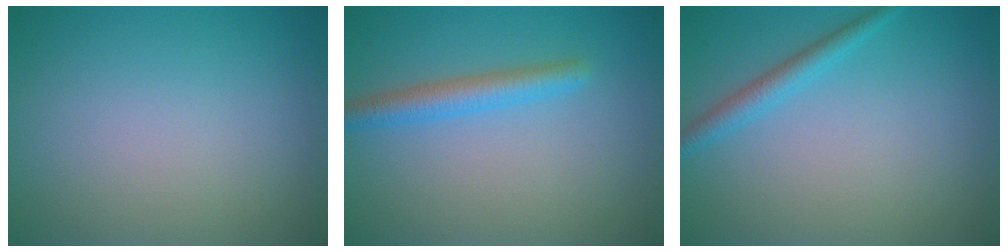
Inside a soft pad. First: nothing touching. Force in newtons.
{"total": 2.7, "press": 2.7, "slide": 0.1}
{"total": 1.9, "press": 1.9, "slide": 0.1}